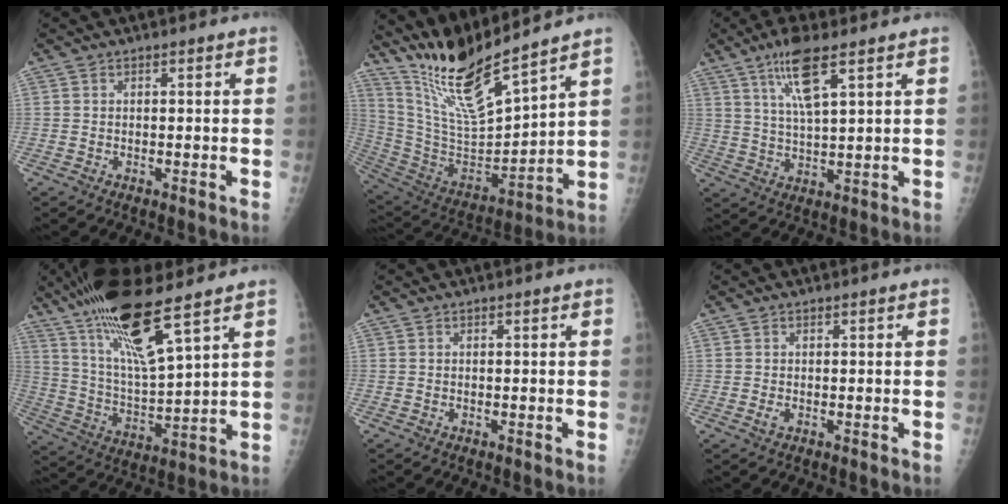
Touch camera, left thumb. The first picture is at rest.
{"total": 16.3, "force": [14.0, 0.7, 8.2], "torque": [-0.144, -0.081, 0.285]}
{"total": 8.5, "force": [4.8, 1.7, 6.8], "torque": [-0.134, -0.022, 0.096]}
{"total": 16.9, "force": [11.4, 2.6, 12.2], "torque": [-0.221, -0.054, 0.224]}
{"total": 0.0}
{"total": 1.1, "force": [-0.1, 0.7, 0.8], "torque": [-0.018, -0.003, -0.004]}